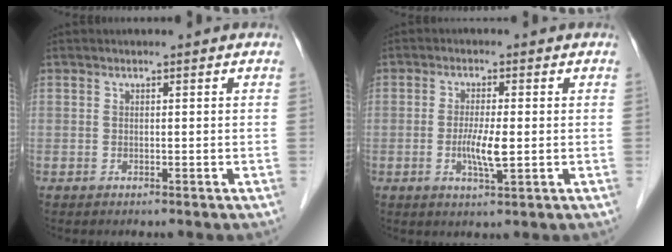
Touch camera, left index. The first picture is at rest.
{"total": 4.5, "force": [-0.7, 0.5, 4.4], "torque": [-0.088, -0.010, -0.013]}